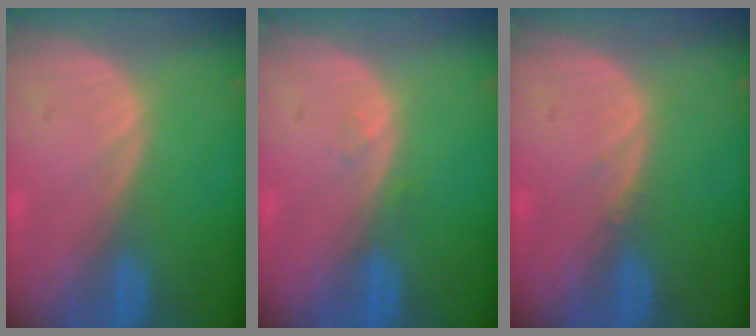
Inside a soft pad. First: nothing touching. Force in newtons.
{"total": 0.7, "press": 0.7, "slide": 0.1}
{"total": 0.5, "press": 0.5, "slide": 0.2}